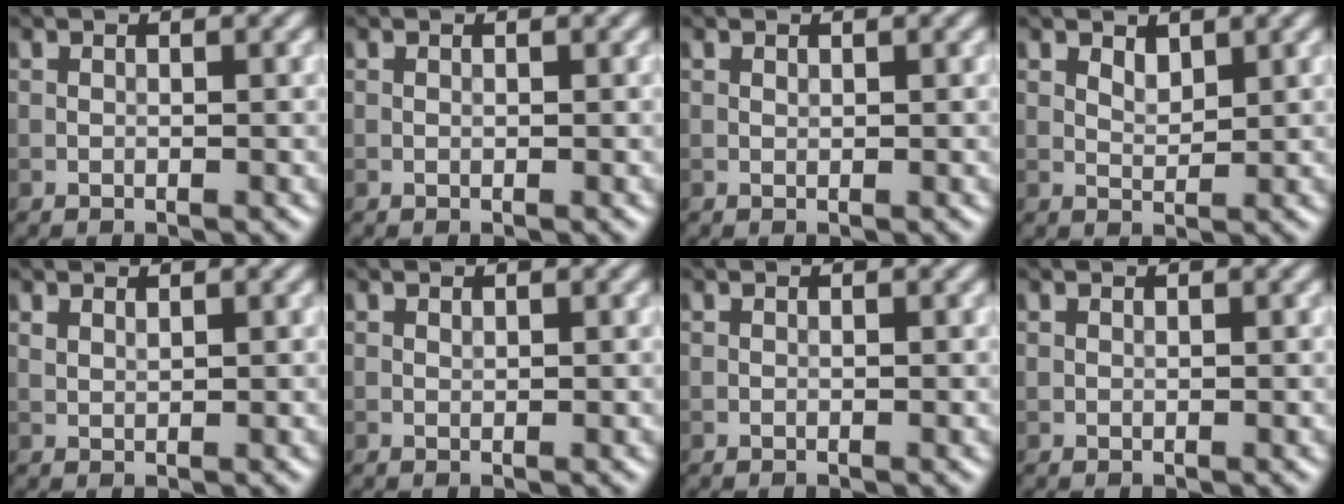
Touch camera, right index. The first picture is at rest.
{"total": 0.0}
{"total": 0.0}
{"total": 1.4, "force": [0.9, 0.7, 0.8], "torque": [-0.016, -0.002, 0.020]}
{"total": 0.8, "force": [0.7, 0.2, 0.3], "torque": [-0.011, -0.001, 0.016]}
{"total": 0.0}
{"total": 0.0}
{"total": 0.0}